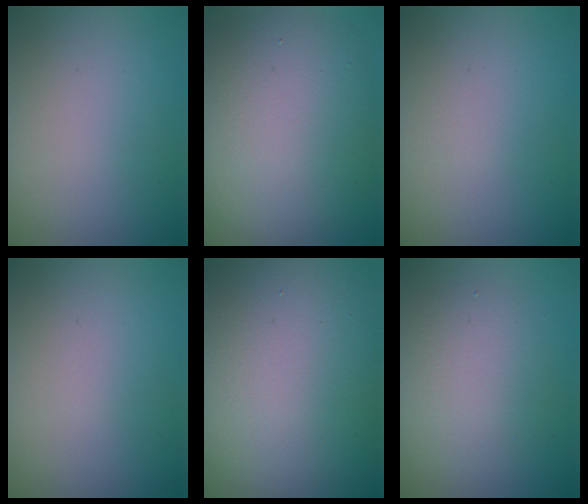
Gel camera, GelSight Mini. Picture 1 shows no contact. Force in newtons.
{"total": 11.4, "press": 11.4, "slide": 0.8}
{"total": 0.0}
{"total": 0.0}
{"total": 18.6, "press": 18.5, "slide": 1.2}
{"total": 4.2, "press": 4.2, "slide": 0.3}